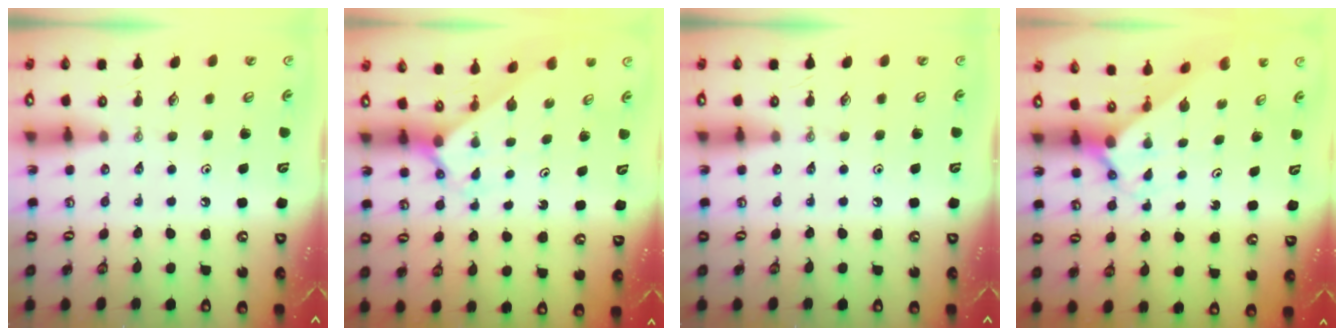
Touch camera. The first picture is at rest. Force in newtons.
{"total": 2.1, "press": 2.1, "slide": 0.2}
{"total": 0.0}
{"total": 1.7, "press": 1.7, "slide": 0.2}